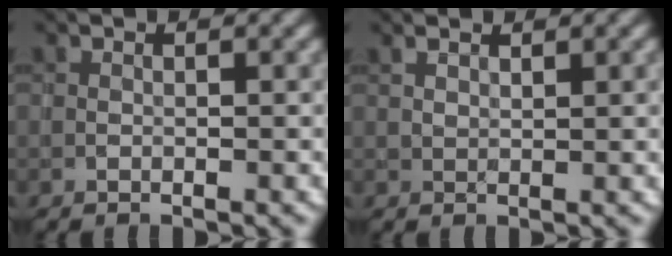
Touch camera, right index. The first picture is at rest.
{"total": 1.7, "force": [1.4, 0.4, 1.0], "torque": [-0.022, 0.002, 0.027]}